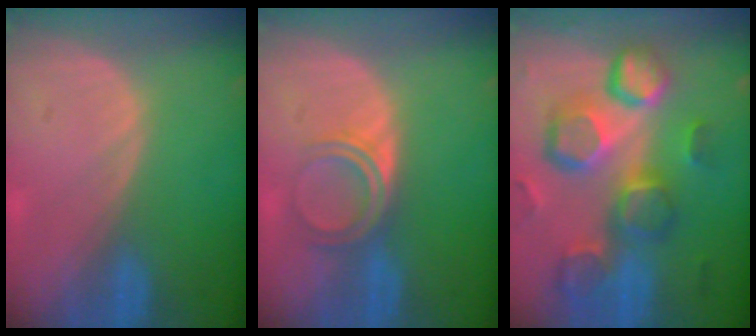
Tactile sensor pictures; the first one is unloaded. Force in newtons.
{"total": 4.8, "press": 4.0, "slide": 2.6}
{"total": 13.1, "press": 11.4, "slide": 6.4}